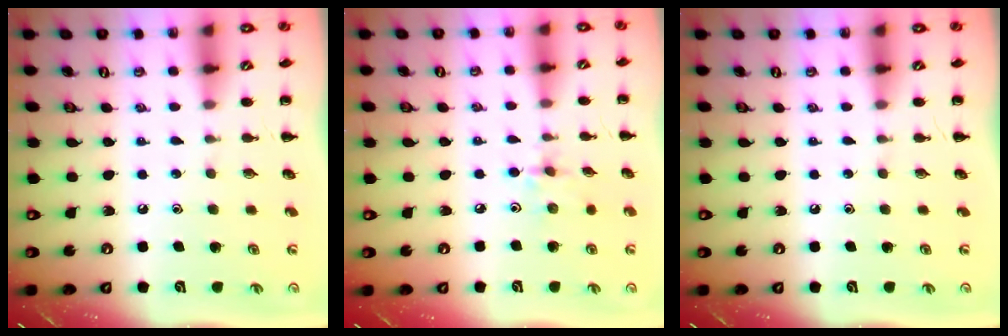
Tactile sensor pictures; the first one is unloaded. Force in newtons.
{"total": 2.4, "press": 2.4, "slide": 0.5}
{"total": 0.0}